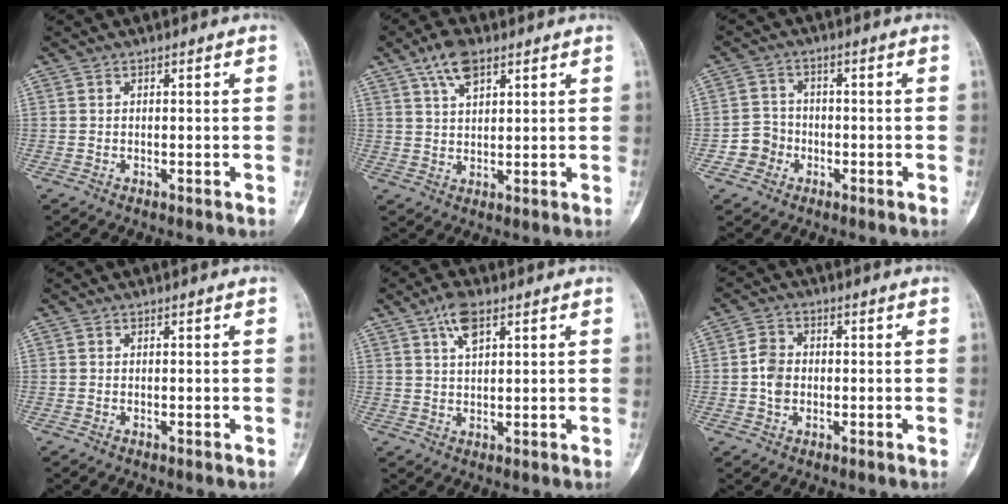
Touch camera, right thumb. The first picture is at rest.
{"total": 6.4, "force": [3.8, 3.1, 4.2], "torque": [-0.066, -0.008, 0.068]}
{"total": 4.4, "force": [-1.7, 4.0, 0.6], "torque": [0.013, 0.019, -0.037]}
{"total": 0.0}
{"total": 4.8, "force": [2.5, 2.0, 3.6], "torque": [-0.064, -0.004, 0.046]}
{"total": 4.5, "force": [-0.5, 3.6, 2.6], "torque": [-0.038, 0.008, -0.014]}